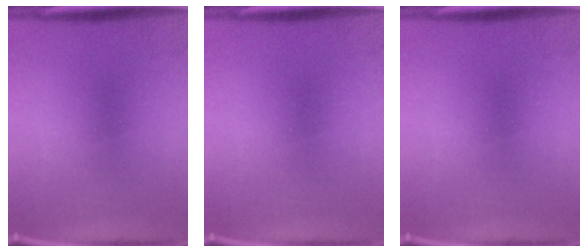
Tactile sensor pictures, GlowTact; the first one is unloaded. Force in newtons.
{"total": 0.0}
{"total": 0.0}